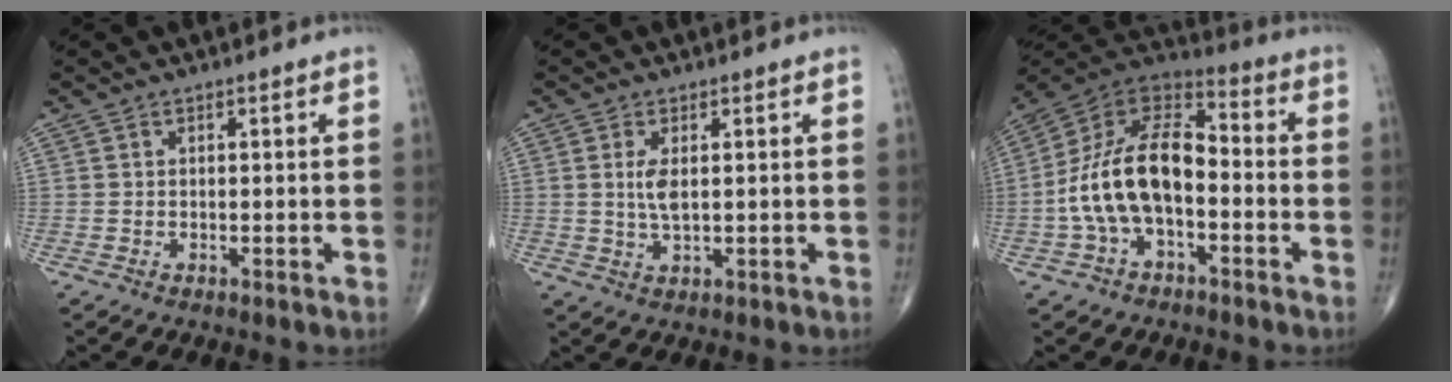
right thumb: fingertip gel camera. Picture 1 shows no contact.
{"total": 3.7, "force": [0.6, 1.4, 3.4], "torque": [-0.074, -0.007, 0.018]}
{"total": 16.9, "force": [-3.0, 9.3, 13.8], "torque": [-0.254, 0.049, -0.062]}